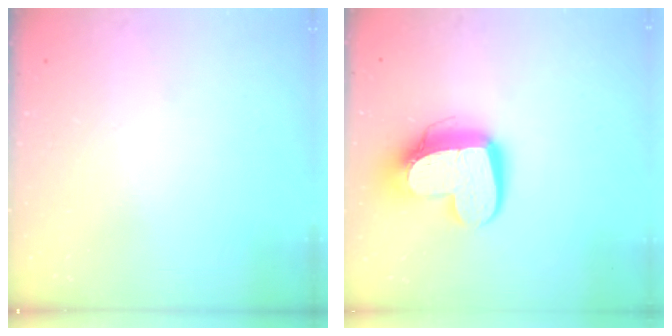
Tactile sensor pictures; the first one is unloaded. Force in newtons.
{"total": 14.0, "press": 13.9, "slide": 1.3}